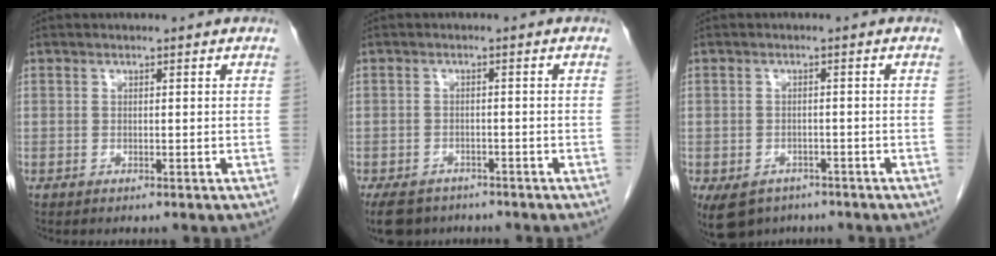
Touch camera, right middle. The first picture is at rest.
{"total": 7.1, "force": [-5.6, 3.7, 2.2], "torque": [-0.037, -0.006, -0.086]}
{"total": 7.0, "force": [-4.8, 4.7, 2.1], "torque": [-0.042, 0.000, -0.068]}